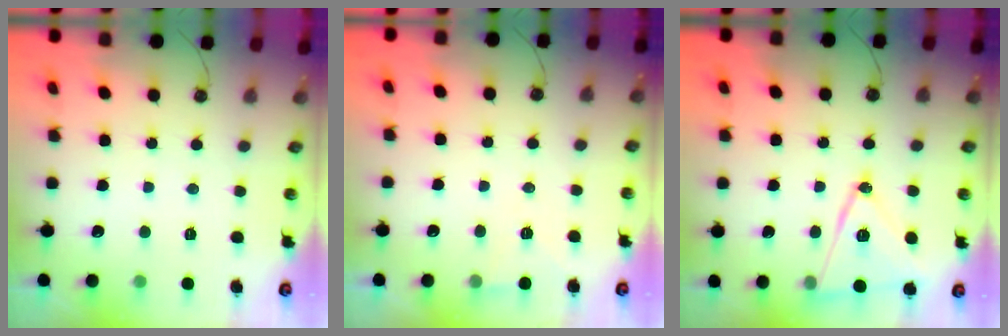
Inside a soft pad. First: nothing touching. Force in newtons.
{"total": 5.3, "press": 3.1, "slide": 4.3}
{"total": 15.3, "press": 14.8, "slide": 3.5}